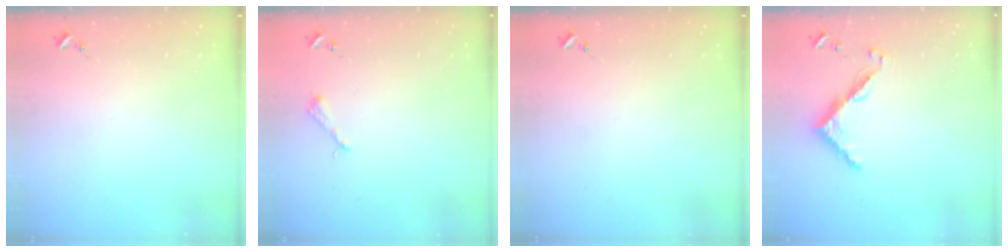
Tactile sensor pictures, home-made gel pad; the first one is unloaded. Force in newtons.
{"total": 3.6, "press": 3.6, "slide": 0.4}
{"total": 0.0}
{"total": 7.4, "press": 7.4, "slide": 0.7}